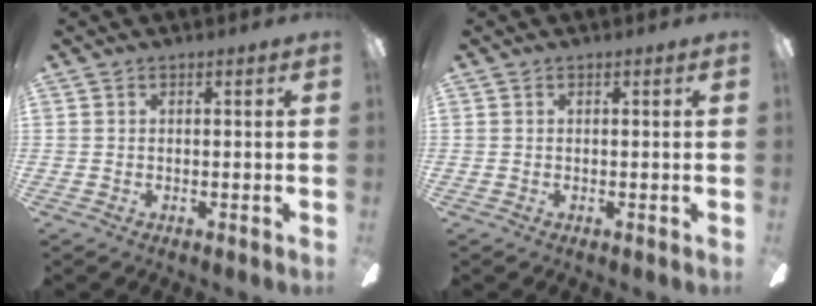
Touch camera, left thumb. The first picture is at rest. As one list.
[{"total": 0.0}]